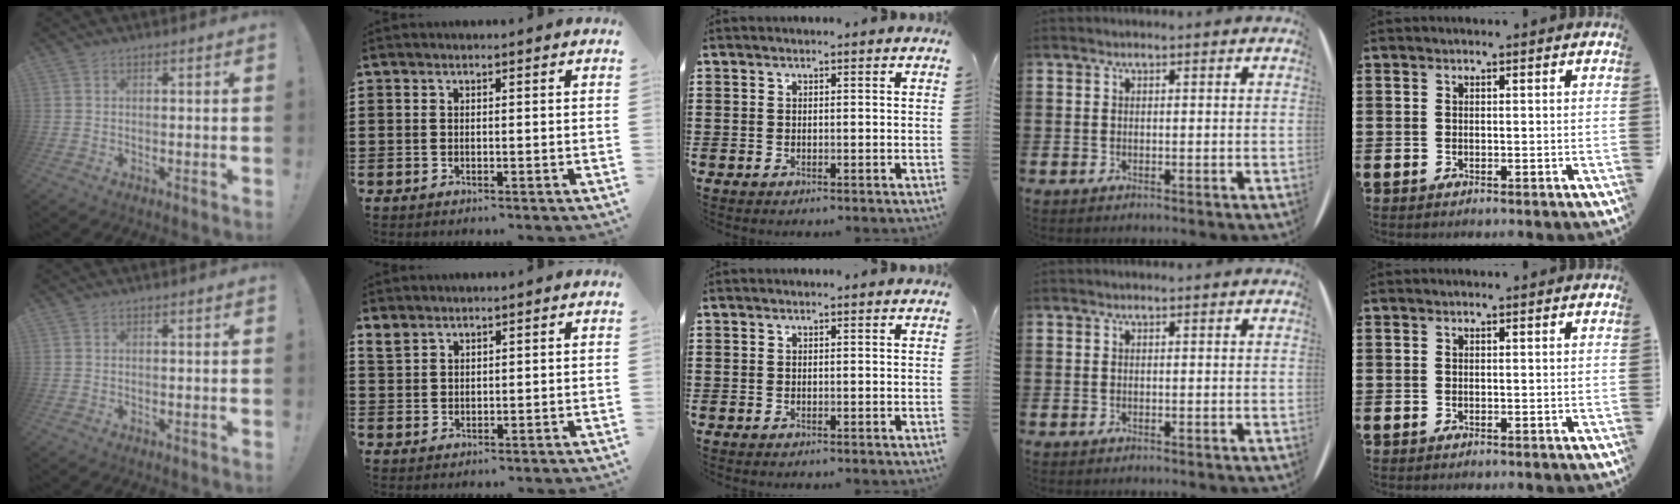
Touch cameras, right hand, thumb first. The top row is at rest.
{"index": {"total": 2.4, "force": [2.1, 1.1, 0.6], "torque": [-0.017, 0.003, 0.043]}}